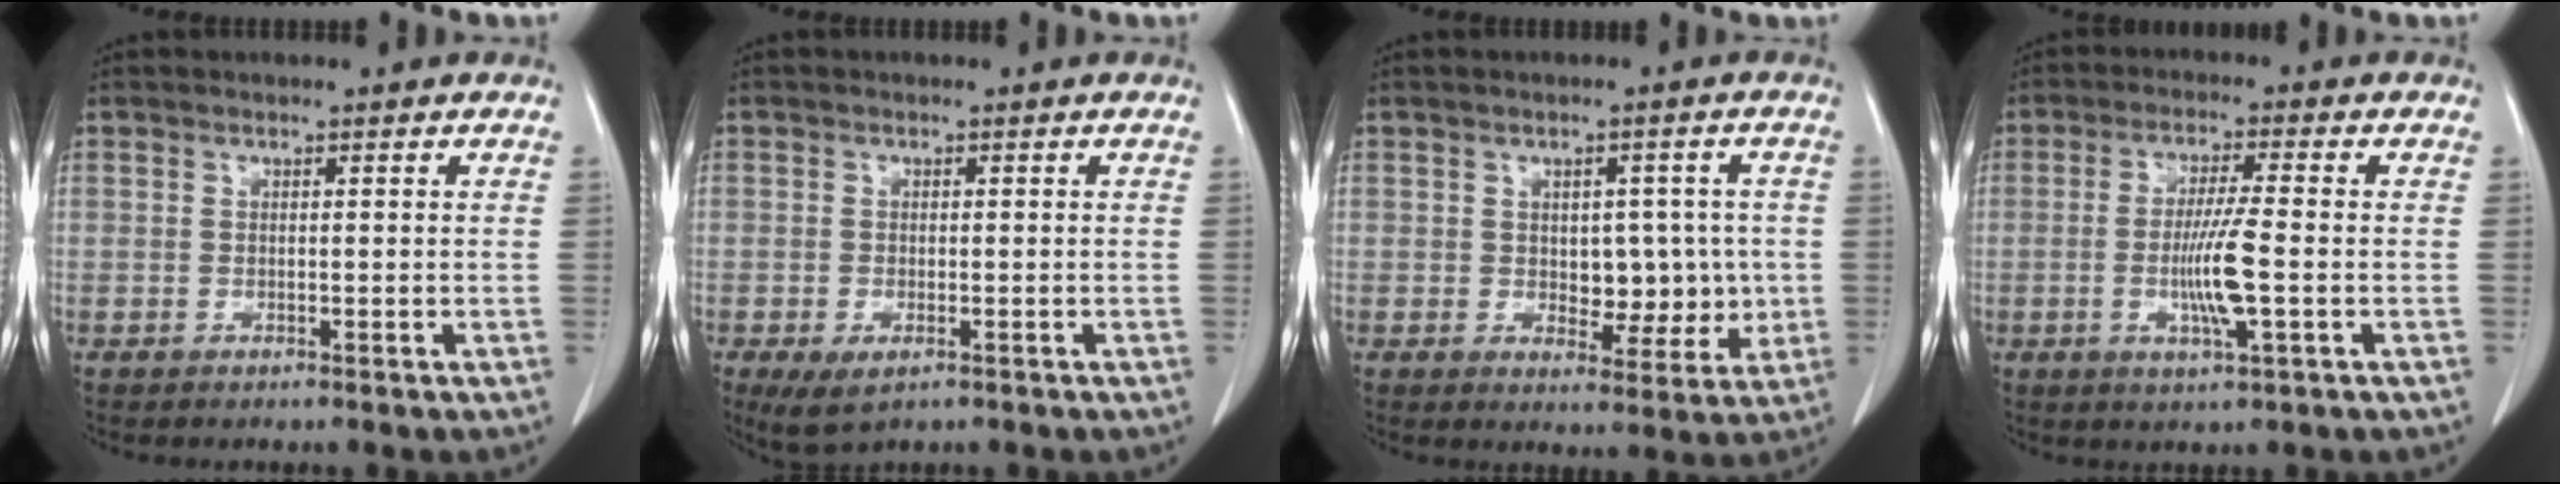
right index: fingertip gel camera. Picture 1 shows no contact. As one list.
[{"total": 4.1, "force": [-2.2, 1.9, 2.9], "torque": [-0.053, -0.008, -0.028]}, {"total": 6.8, "force": [-0.1, 4.1, 5.5], "torque": [-0.058, 0.009, 0.010]}, {"total": 7.5, "force": [-1.5, 0.1, 7.4], "torque": [-0.139, -0.009, -0.028]}]